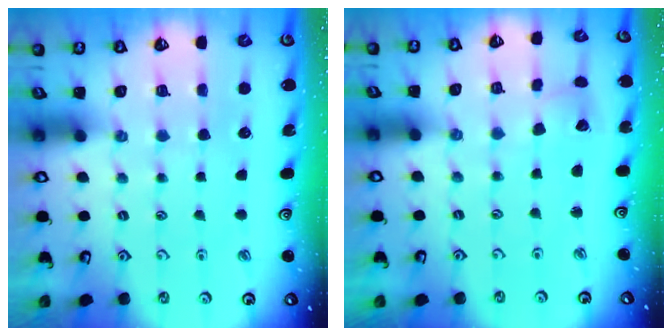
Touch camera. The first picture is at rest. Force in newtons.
{"total": 2.8, "press": 2.8, "slide": 0.4}